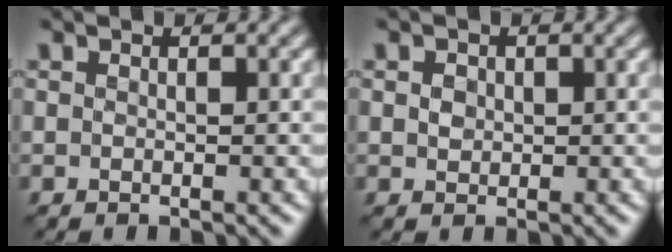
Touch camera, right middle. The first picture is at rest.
{"total": 0.9, "force": [0.2, 0.8, 0.4], "torque": [-0.009, 0.001, 0.003]}